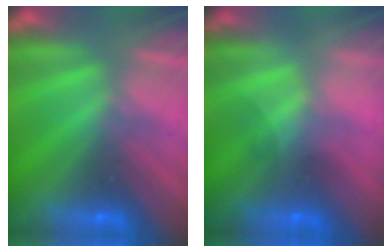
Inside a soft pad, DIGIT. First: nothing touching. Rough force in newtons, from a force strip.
{"total": 1.6}